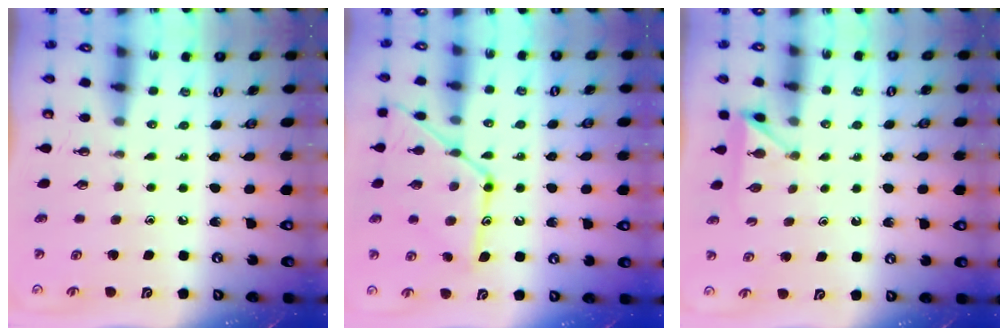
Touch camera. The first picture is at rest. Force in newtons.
{"total": 16.5, "press": 16.5, "slide": 1.3}
{"total": 3.0, "press": 3.0, "slide": 0.4}